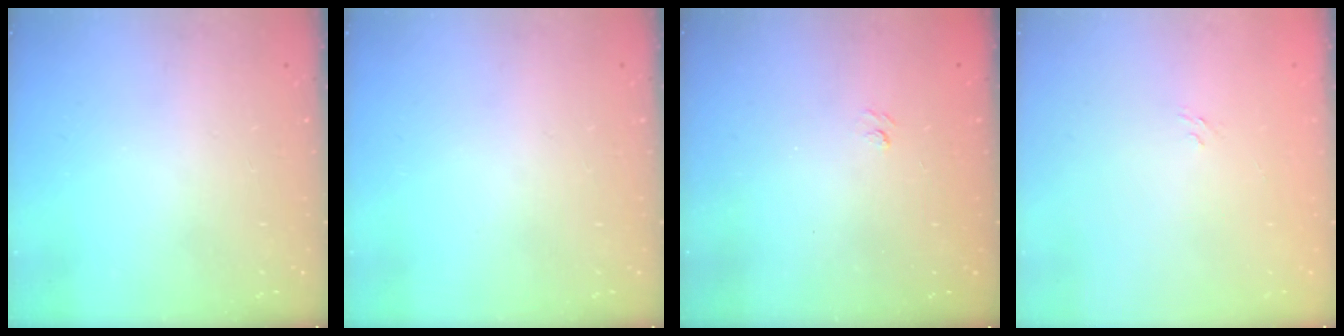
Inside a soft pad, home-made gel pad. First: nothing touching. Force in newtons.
{"total": 0.0}
{"total": 1.9, "press": 1.7, "slide": 0.9}
{"total": 2.7, "press": 2.4, "slide": 1.1}